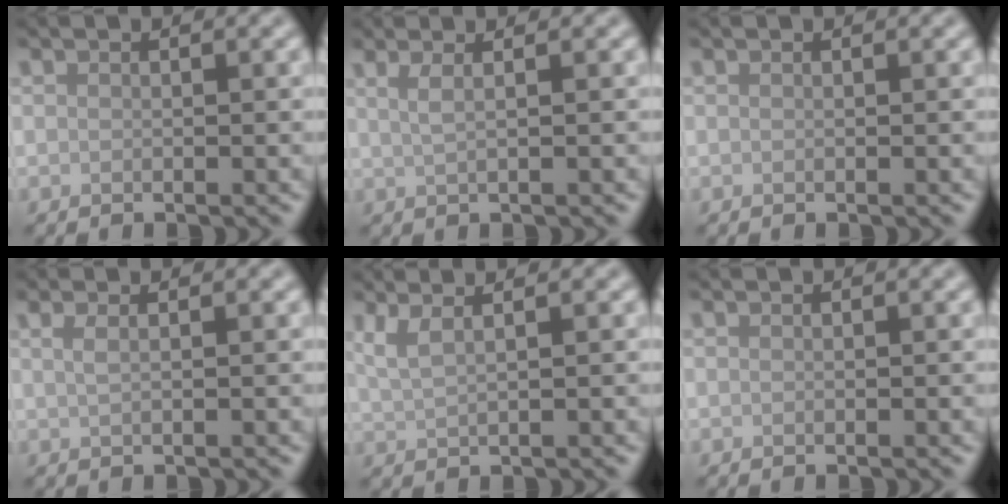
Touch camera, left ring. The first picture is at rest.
{"total": 3.2, "force": [1.5, 1.5, 2.4], "torque": [-0.025, 0.009, -0.008]}
{"total": 0.0}
{"total": 2.1, "force": [0.9, 1.0, 1.6], "torque": [-0.021, -0.002, 0.000]}
{"total": 2.8, "force": [1.8, 1.0, 1.9], "torque": [-0.026, 0.009, 0.020]}
{"total": 0.0}